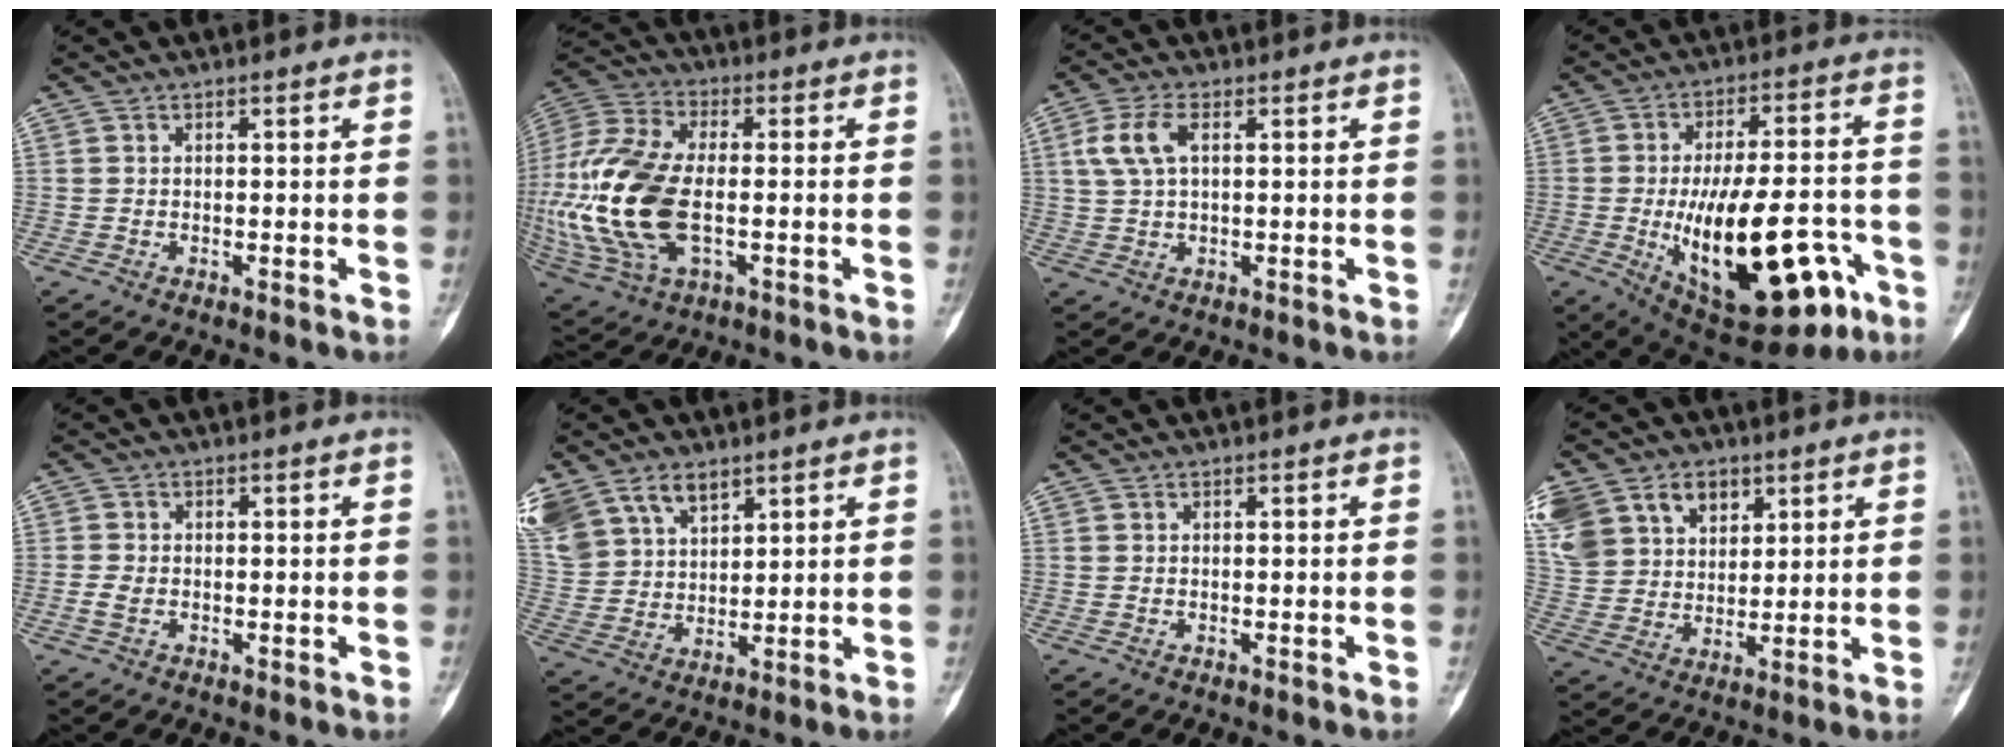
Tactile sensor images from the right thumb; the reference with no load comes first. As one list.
[{"total": 23.9, "force": [-2.9, 13.0, 19.9], "torque": [-0.464, -0.002, -0.041]}, {"total": 4.8, "force": [1.0, 2.5, 4.0], "torque": [-0.097, 0.013, 0.017]}, {"total": 26.6, "force": [-8.5, 11.6, 22.3], "torque": [-0.323, 0.019, -0.102]}, {"total": 2.1, "force": [-0.6, 1.5, 1.4], "torque": [-0.033, 0.005, -0.013]}, {"total": 17.7, "force": [10.1, 11.8, 8.5], "torque": [-0.203, 0.015, 0.211]}, {"total": 0.0}, {"total": 21.4, "force": [9.8, 16.1, 10.1], "torque": [-0.239, 0.036, 0.202]}]